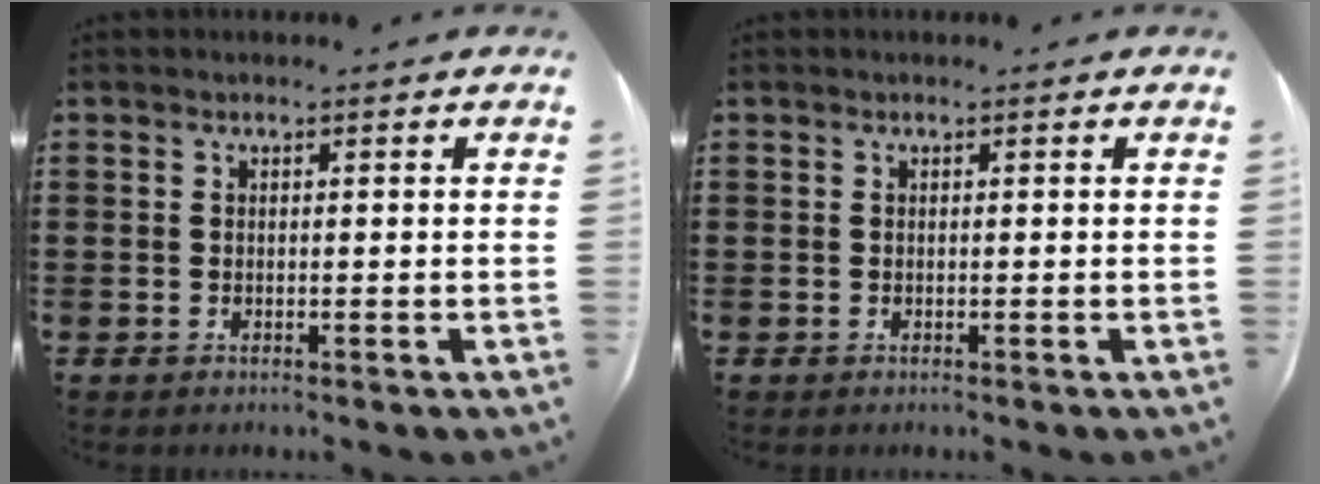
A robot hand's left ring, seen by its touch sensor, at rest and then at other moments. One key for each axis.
{"total": 0.0}